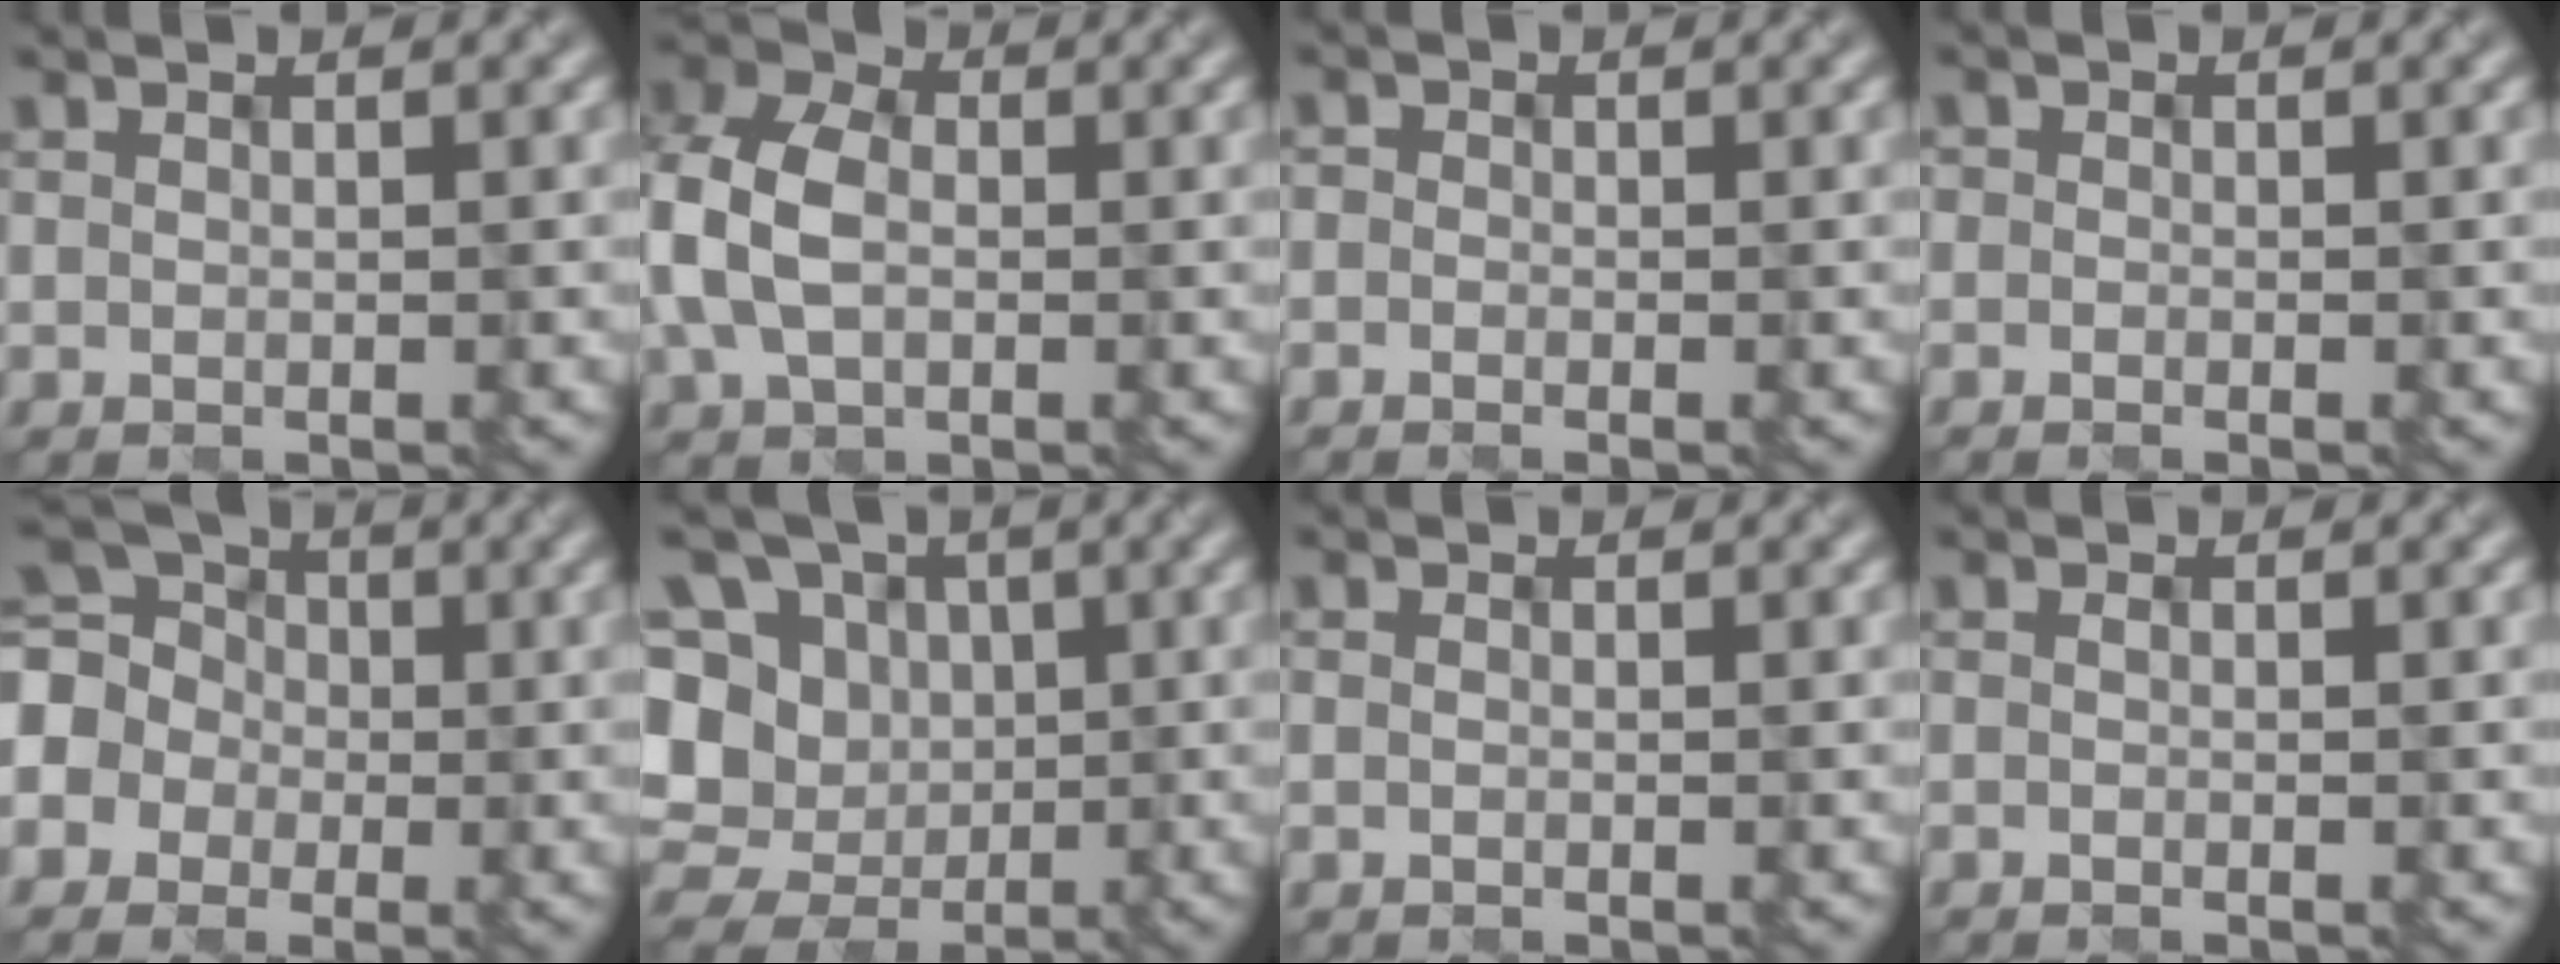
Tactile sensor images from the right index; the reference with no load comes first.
{"total": 6.0, "force": [-1.5, 4.3, 3.9], "torque": [-0.126, 0.001, -0.014]}
{"total": 1.8, "force": [-1.3, -0.6, -1.0], "torque": [0.006, -0.009, -0.002]}
{"total": 1.8, "force": [-1.1, -0.8, -1.1], "torque": [0.005, -0.009, 0.003]}
{"total": 5.0, "force": [-1.8, 4.5, 0.7], "torque": [-0.047, 0.008, -0.037]}
{"total": 12.2, "force": [-0.2, 11.1, 5.2], "torque": [-0.143, 0.032, -0.010]}
{"total": 1.6, "force": [-1.1, -0.8, -0.9], "torque": [0.002, -0.009, 0.001]}
{"total": 1.5, "force": [-1.2, -0.7, -0.6], "torque": [0.000, -0.005, -0.004]}